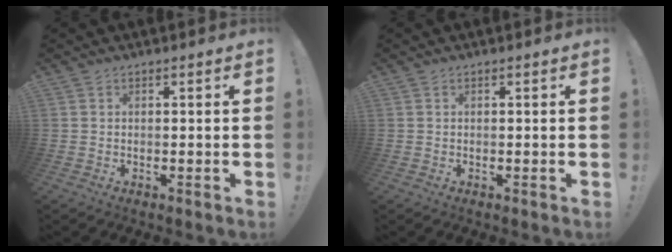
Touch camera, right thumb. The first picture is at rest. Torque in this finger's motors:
{"motor_torque": [-0.01, 0.00, 0.07, -0.10, 0.02]}